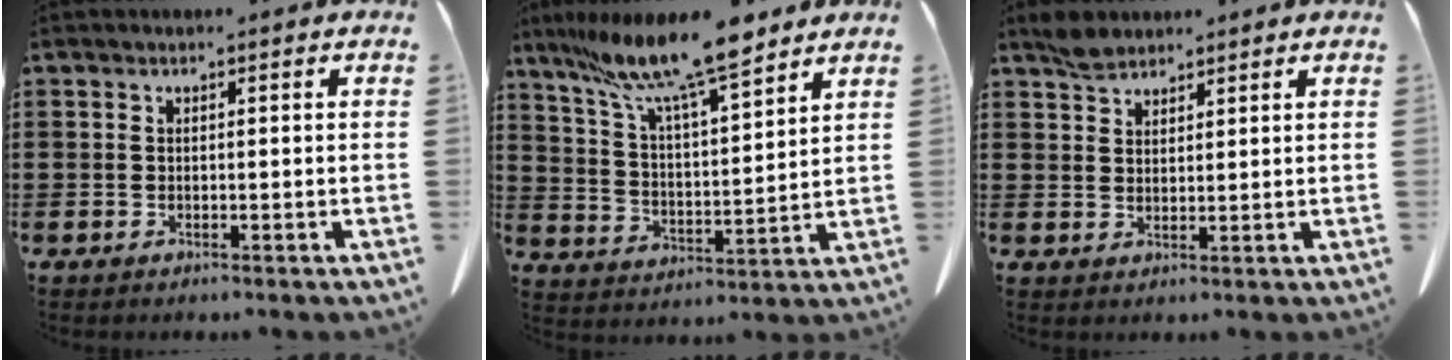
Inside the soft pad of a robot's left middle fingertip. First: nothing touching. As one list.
[{"total": 11.7, "force": [9.7, 0.8, 6.4], "torque": [-0.147, -0.056, 0.165]}, {"total": 3.1, "force": [2.6, 1.2, 1.0], "torque": [-0.026, 0.002, 0.052]}]